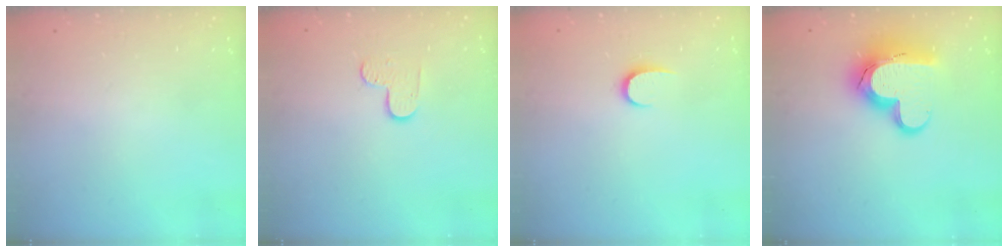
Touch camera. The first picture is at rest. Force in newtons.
{"total": 5.5, "press": 5.5, "slide": 0.4}
{"total": 5.4, "press": 5.4, "slide": 0.5}
{"total": 15.6, "press": 15.5, "slide": 1.3}